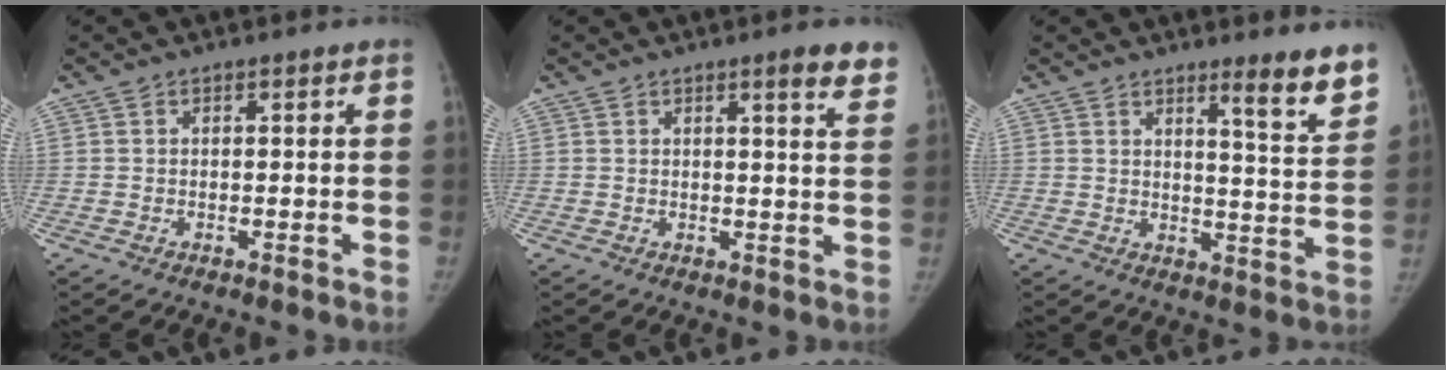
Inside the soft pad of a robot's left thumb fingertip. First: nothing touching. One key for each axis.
{"total": 5.5, "fx": 3.7, "fy": 0.7, "fz": 4.0, "tx": -0.038, "ty": -0.017, "tz": 0.044}
{"total": 8.4, "fx": 6.1, "fy": 0.7, "fz": 5.7, "tx": -0.061, "ty": -0.050, "tz": 0.086}